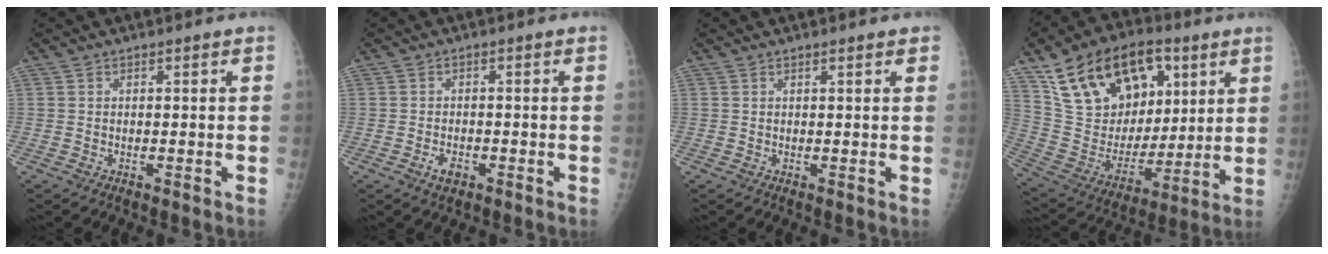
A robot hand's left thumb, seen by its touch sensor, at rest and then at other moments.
{"total": 2.7, "force": [-1.3, 1.7, 1.6], "torque": [-0.025, 0.004, -0.020]}
{"total": 1.5, "force": [1.0, 0.4, 1.0], "torque": [-0.011, 0.000, 0.011]}
{"total": 24.3, "force": [11.6, 14.9, 15.4], "torque": [-0.237, -0.023, 0.209]}